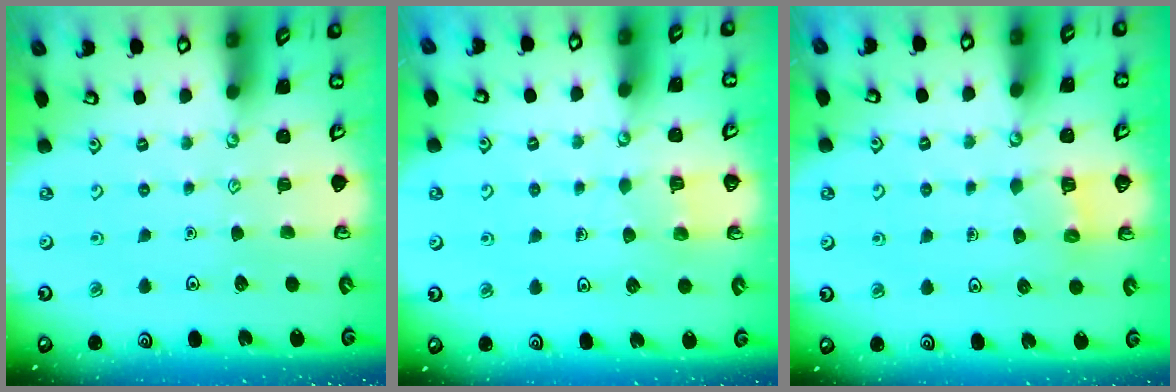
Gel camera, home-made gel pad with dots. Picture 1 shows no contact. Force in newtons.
{"total": 3.4, "press": 3.4, "slide": 0.3}
{"total": 5.1, "press": 5.1, "slide": 0.3}